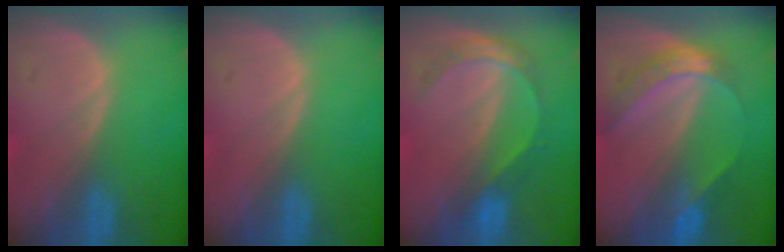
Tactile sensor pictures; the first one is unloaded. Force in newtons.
{"total": 0.0}
{"total": 4.7, "press": 4.7, "slide": 0.4}
{"total": 6.2, "press": 5.3, "slide": 3.3}